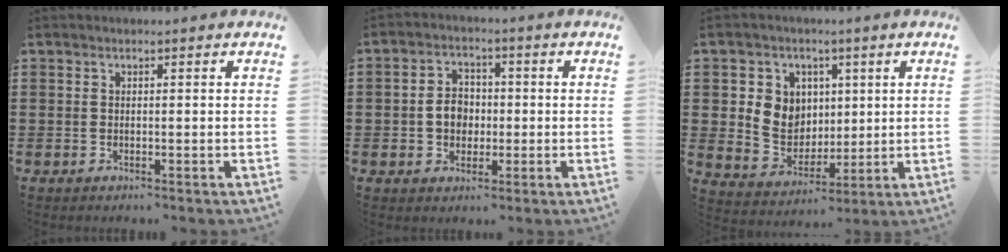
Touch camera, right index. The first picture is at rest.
{"total": 4.7, "force": [-0.5, 3.7, 2.9], "torque": [-0.062, 0.011, -0.013]}
{"total": 6.9, "force": [1.7, 6.5, 1.8], "torque": [-0.050, 0.009, 0.030]}